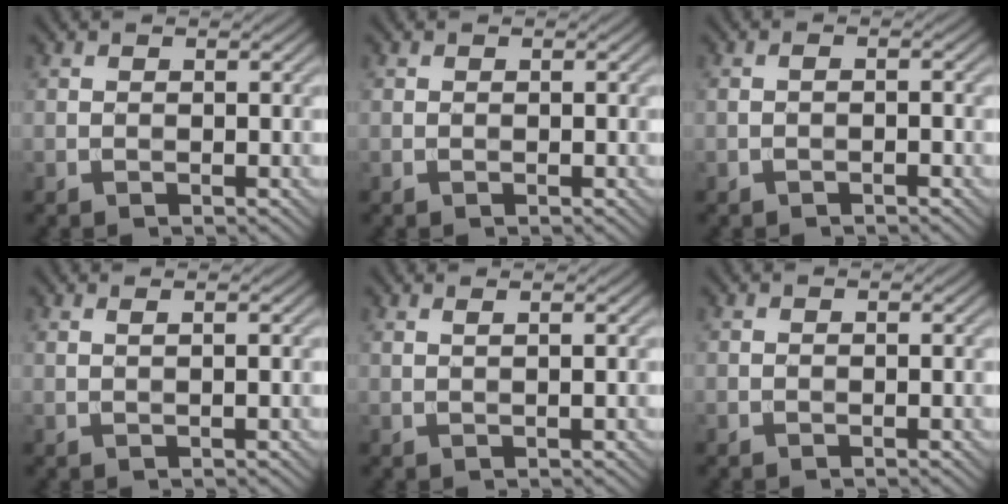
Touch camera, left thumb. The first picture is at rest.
{"total": 0.0}
{"total": 1.0, "force": [-0.6, 0.2, 0.8], "torque": [-0.015, 0.004, -0.015]}
{"total": 1.4, "force": [0.7, 0.2, 1.2], "torque": [-0.016, 0.003, 0.006]}
{"total": 1.8, "force": [1.0, 0.4, 1.5], "torque": [-0.019, 0.003, 0.005]}
{"total": 0.0}